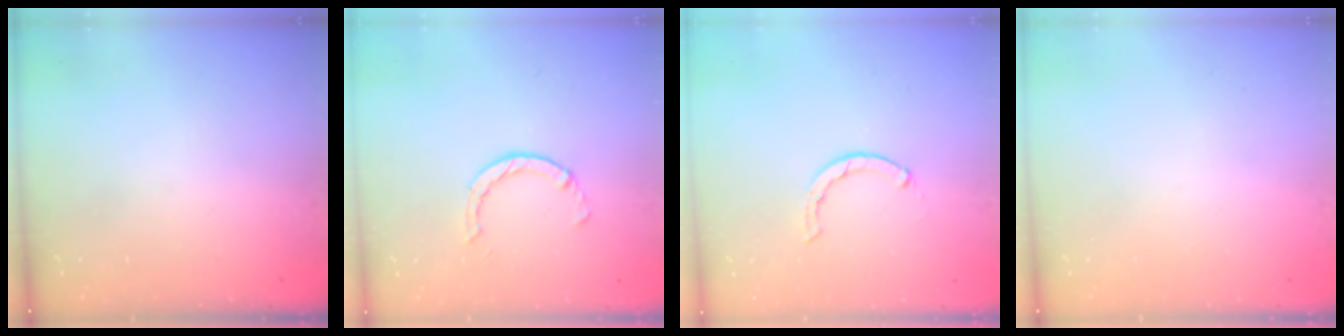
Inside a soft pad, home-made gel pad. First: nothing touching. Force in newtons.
{"total": 2.9, "press": 2.8, "slide": 0.4}
{"total": 0.7, "press": 0.6, "slide": 0.2}
{"total": 0.0}